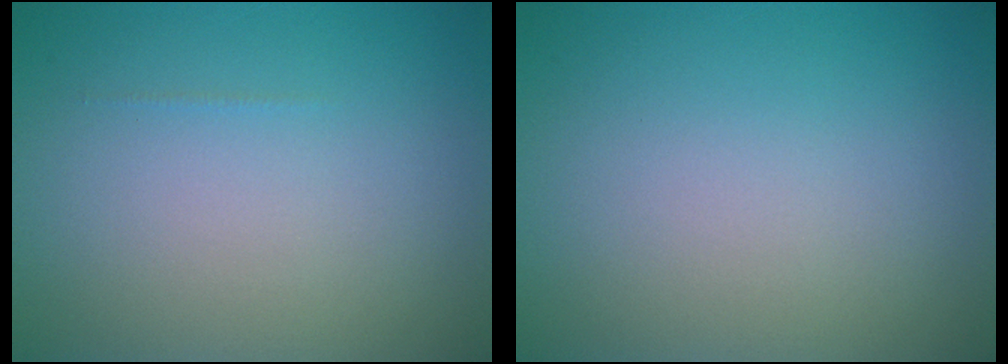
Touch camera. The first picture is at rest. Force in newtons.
{"total": 0.0}